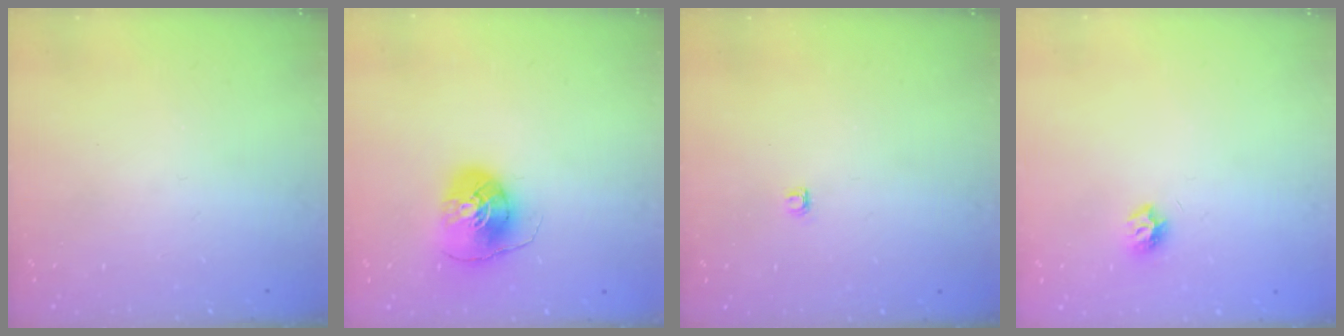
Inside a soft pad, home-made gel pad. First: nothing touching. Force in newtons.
{"total": 8.1, "press": 8.0, "slide": 1.2}
{"total": 2.8, "press": 2.8, "slide": 0.4}
{"total": 6.8, "press": 6.8, "slide": 0.6}